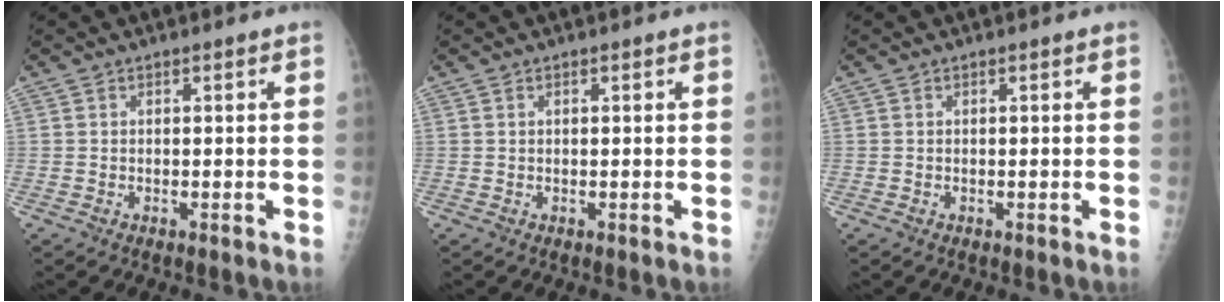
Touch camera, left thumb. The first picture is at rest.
{"total": 0.6, "force": [0.3, 0.4, 0.4], "torque": [-0.006, 0.000, 0.004]}
{"total": 0.0}